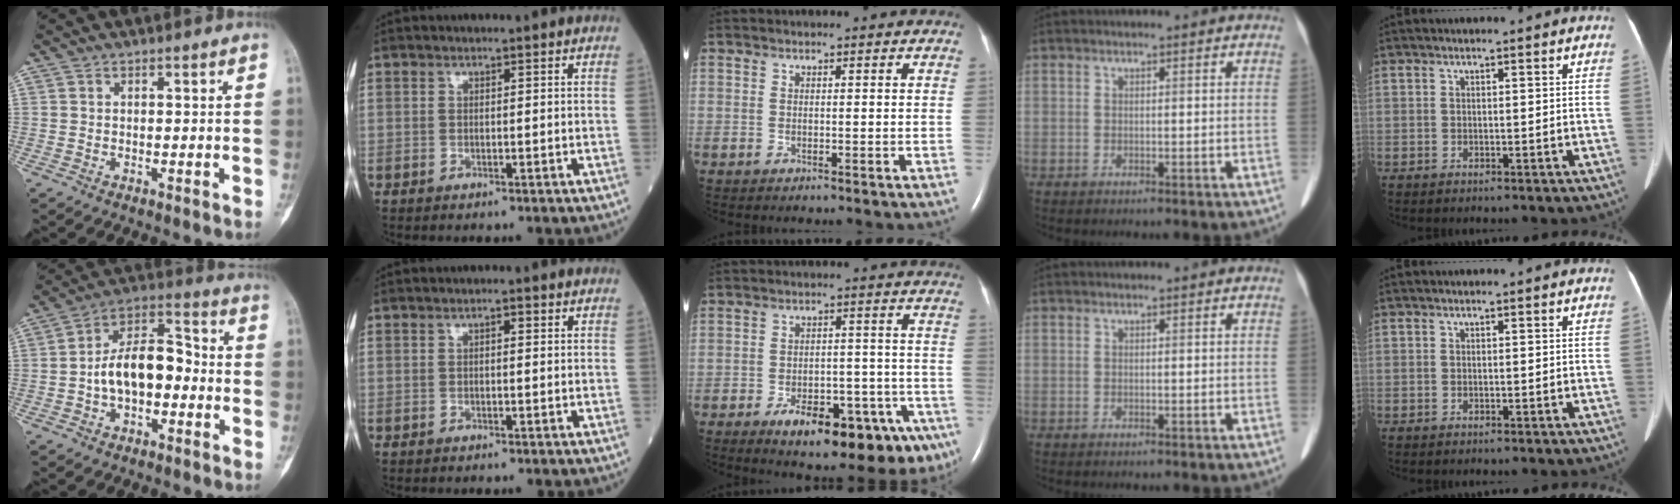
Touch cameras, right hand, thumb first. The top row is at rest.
{"thumb": {"total": 12.4, "force": [-2.2, 7.3, 9.9], "torque": [-0.153, 0.050, -0.047]}, "index": {"total": 0.9, "force": [0.3, 0.1, 0.9], "torque": [-0.017, 0.003, 0.004]}, "middle": {"total": 17.2, "force": [-10.0, 6.0, 12.6], "torque": [-0.102, 0.019, -0.129]}}